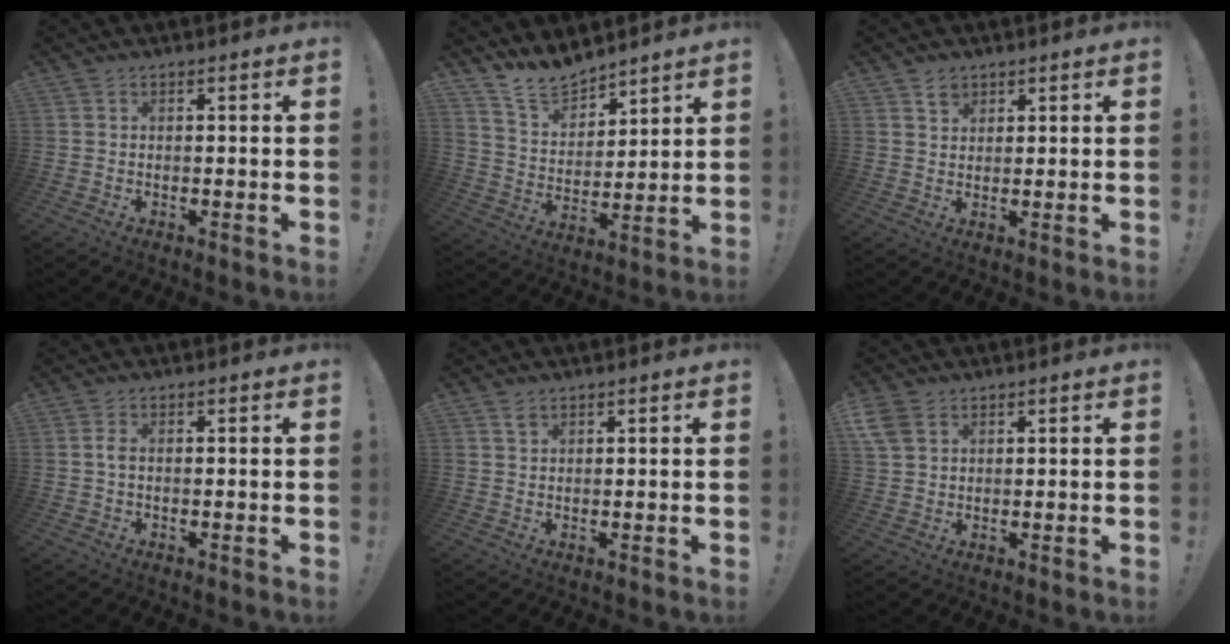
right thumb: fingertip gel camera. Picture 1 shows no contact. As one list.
[{"total": 11.5, "force": [10.5, 3.8, 2.4], "torque": [-0.065, -0.081, 0.204]}, {"total": 2.9, "force": [2.1, 1.9, 0.7], "torque": [-0.003, -0.011, 0.037]}, {"total": 1.6, "force": [-0.2, 0.6, 1.5], "torque": [-0.033, 0.006, -0.003]}, {"total": 1.4, "force": [1.1, 0.7, 0.6], "torque": [-0.003, -0.005, 0.019]}, {"total": 5.6, "force": [2.9, 3.7, 3.1], "torque": [-0.062, -0.007, 0.058]}]